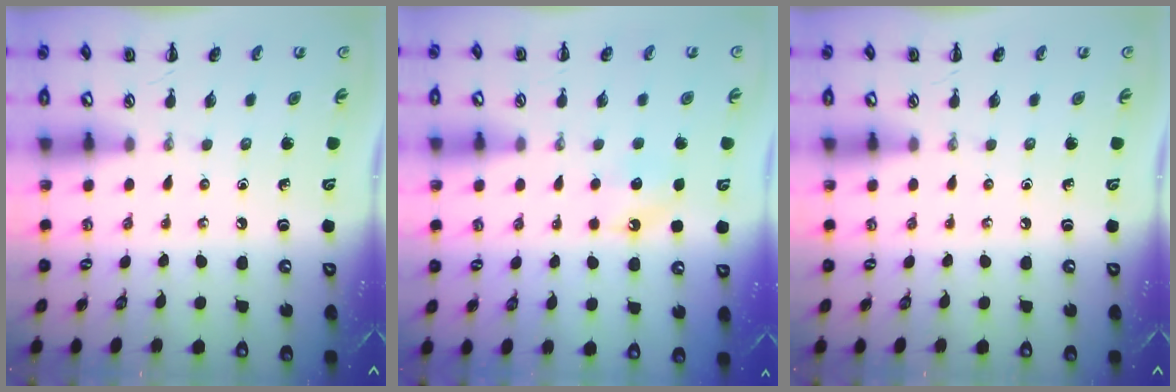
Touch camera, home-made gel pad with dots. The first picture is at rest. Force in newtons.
{"total": 6.9, "press": 6.6, "slide": 1.8}
{"total": 0.0}